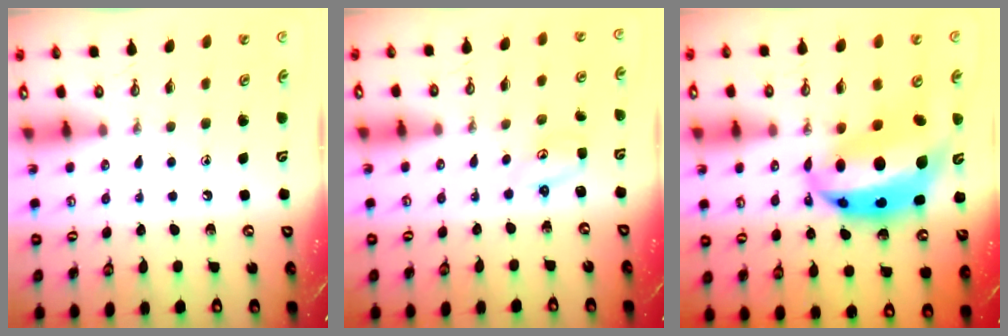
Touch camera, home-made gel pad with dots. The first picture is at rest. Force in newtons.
{"total": 2.1, "press": 2.0, "slide": 0.3}
{"total": 17.0, "press": 16.9, "slide": 1.6}